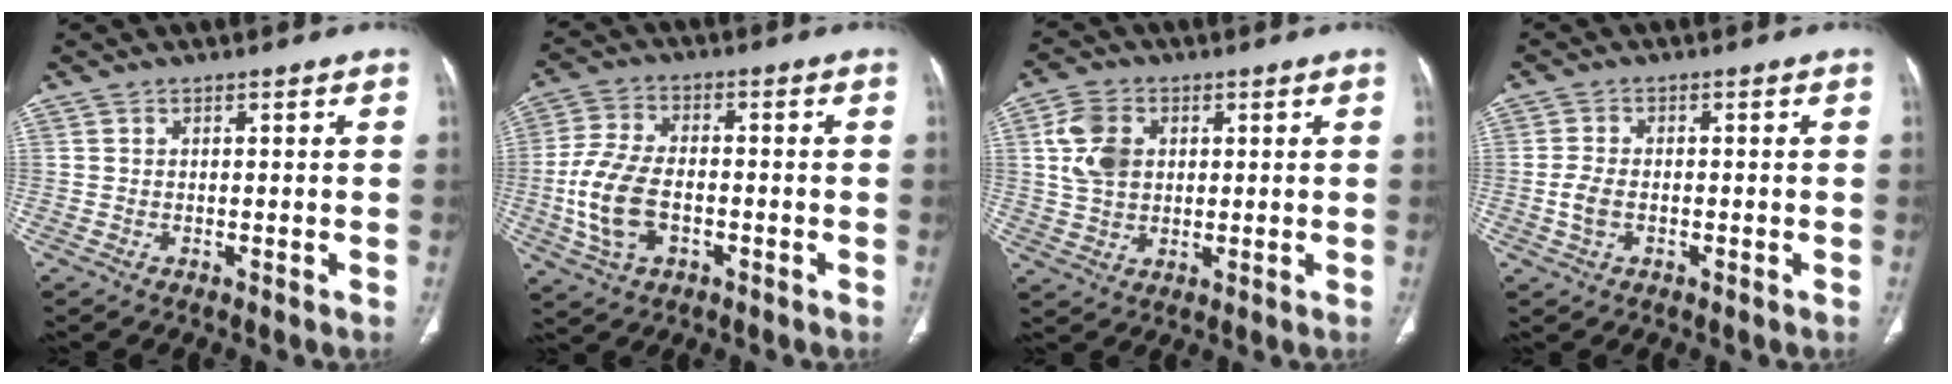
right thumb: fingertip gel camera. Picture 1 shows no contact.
{"total": 11.7, "force": [-2.4, 7.1, 9.0], "torque": [-0.188, 0.017, -0.044]}
{"total": 8.3, "force": [1.9, 6.1, 5.3], "torque": [-0.092, 0.000, 0.037]}
{"total": 3.6, "force": [-0.7, 2.3, 2.6], "torque": [-0.057, 0.009, -0.014]}